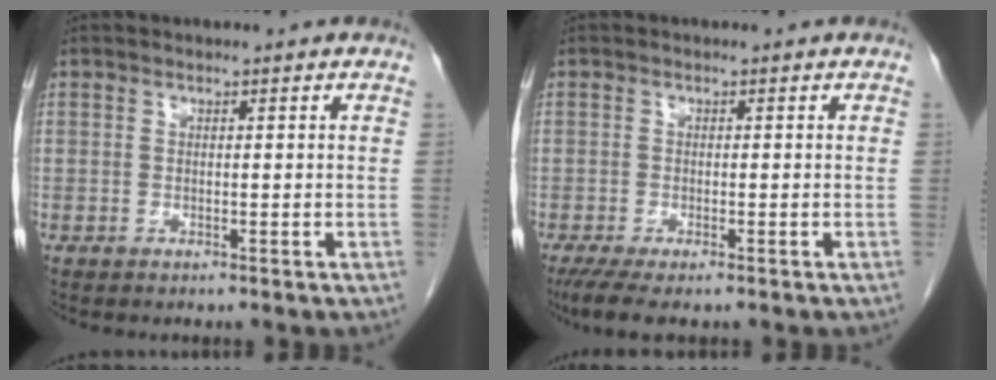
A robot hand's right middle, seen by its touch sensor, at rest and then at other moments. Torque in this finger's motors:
{"motor_torque": [0.53, -0.37, 0.08, 0.04]}